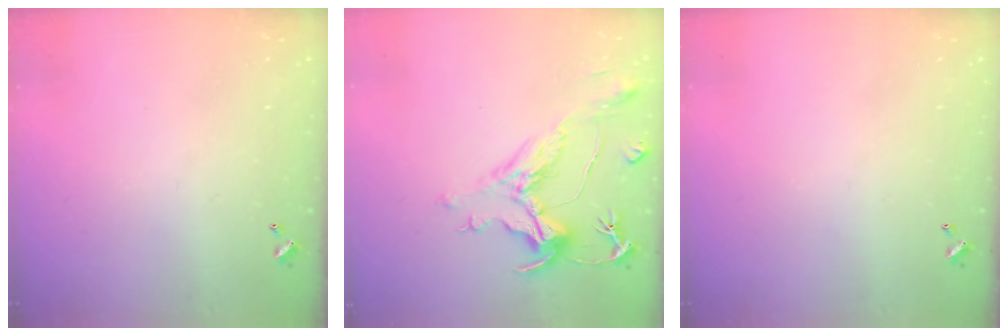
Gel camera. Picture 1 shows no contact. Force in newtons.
{"total": 1.6, "press": 0.1, "slide": 1.6}
{"total": 0.0}